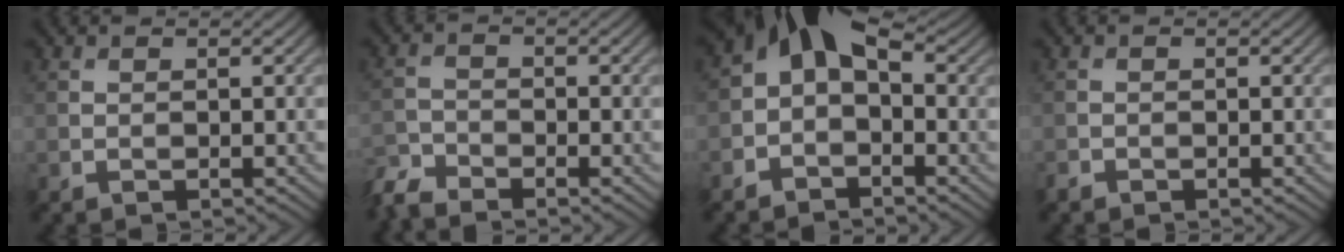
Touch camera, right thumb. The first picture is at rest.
{"total": 3.6, "force": [-3.5, 0.6, 0.7], "torque": [-0.021, -0.008, -0.082]}
{"total": 6.2, "force": [-0.4, 4.2, 4.5], "torque": [-0.075, 0.016, -0.029]}
{"total": 0.7, "force": [-0.7, 0.2, 0.0], "torque": [-0.002, 0.000, -0.014]}